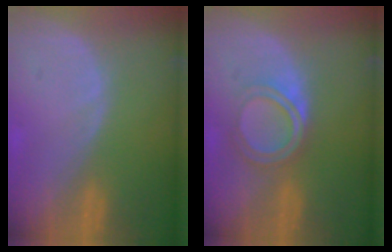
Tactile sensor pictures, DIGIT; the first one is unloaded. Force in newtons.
{"total": 4.9, "press": 4.8, "slide": 1.4}